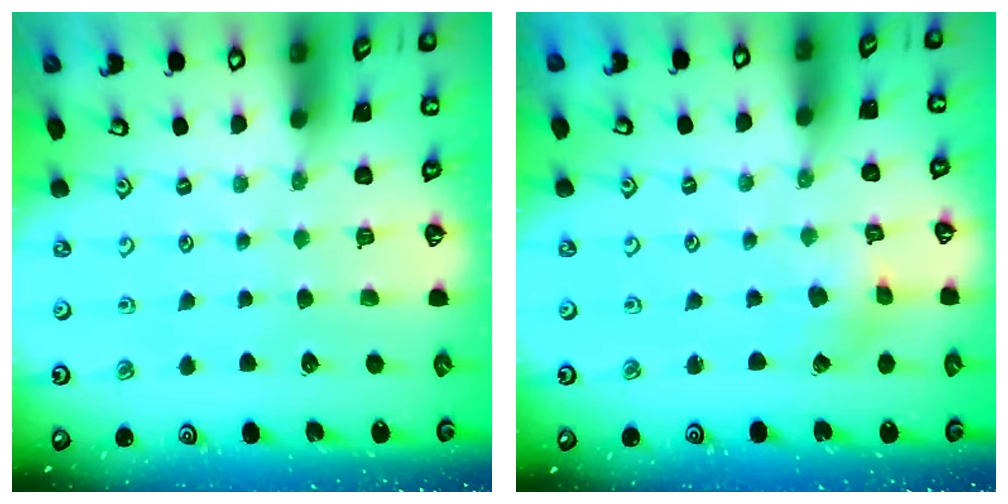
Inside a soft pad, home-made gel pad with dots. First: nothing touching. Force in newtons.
{"total": 1.5, "press": 1.4, "slide": 0.2}